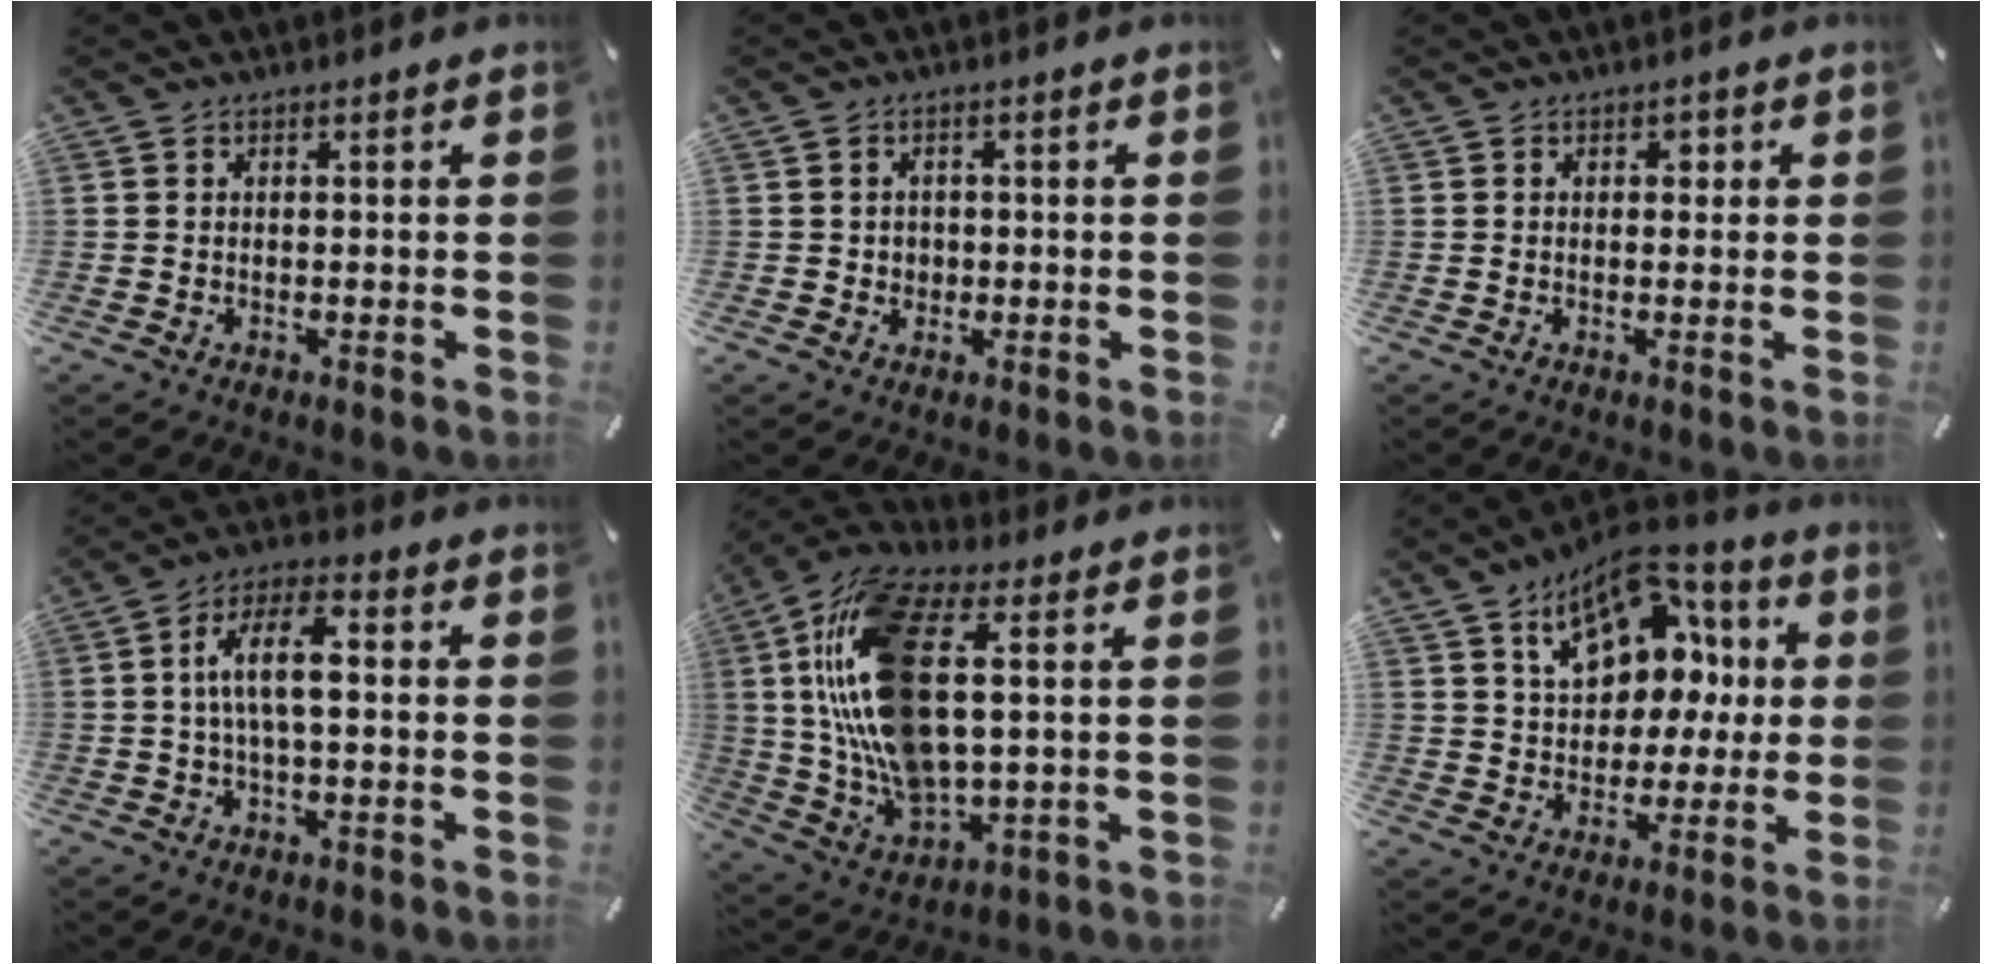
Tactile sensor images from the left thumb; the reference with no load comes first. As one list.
[{"total": 2.2, "force": [-0.1, 2.2, 0.1], "torque": [0.003, 0.003, -0.006]}, {"total": 1.4, "force": [0.3, 1.2, 0.6], "torque": [-0.006, 0.007, 0.000]}, {"total": 9.2, "force": [0.3, 3.7, 8.4], "torque": [-0.165, 0.012, 0.004]}, {"total": 20.0, "force": [4.8, 9.6, 16.9], "torque": [-0.385, -0.011, 0.080]}, {"total": 15.3, "force": [6.7, 11.1, 8.1], "torque": [-0.125, -0.033, 0.125]}]